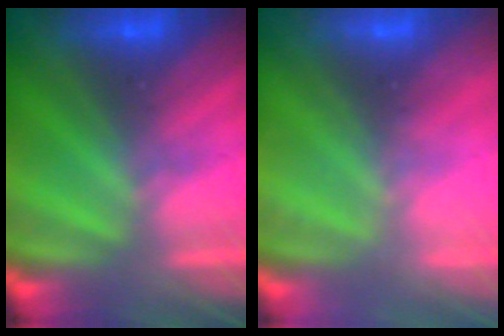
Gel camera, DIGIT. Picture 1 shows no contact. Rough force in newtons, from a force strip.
{"total": 2.3}